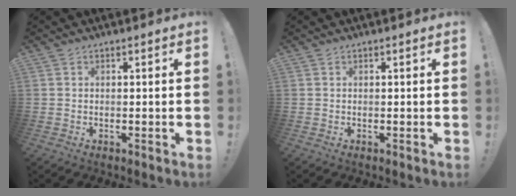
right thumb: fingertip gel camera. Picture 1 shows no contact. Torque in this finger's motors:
{"motor_torque": [-0.01, 0.01, -0.04, -0.02, 0.05]}